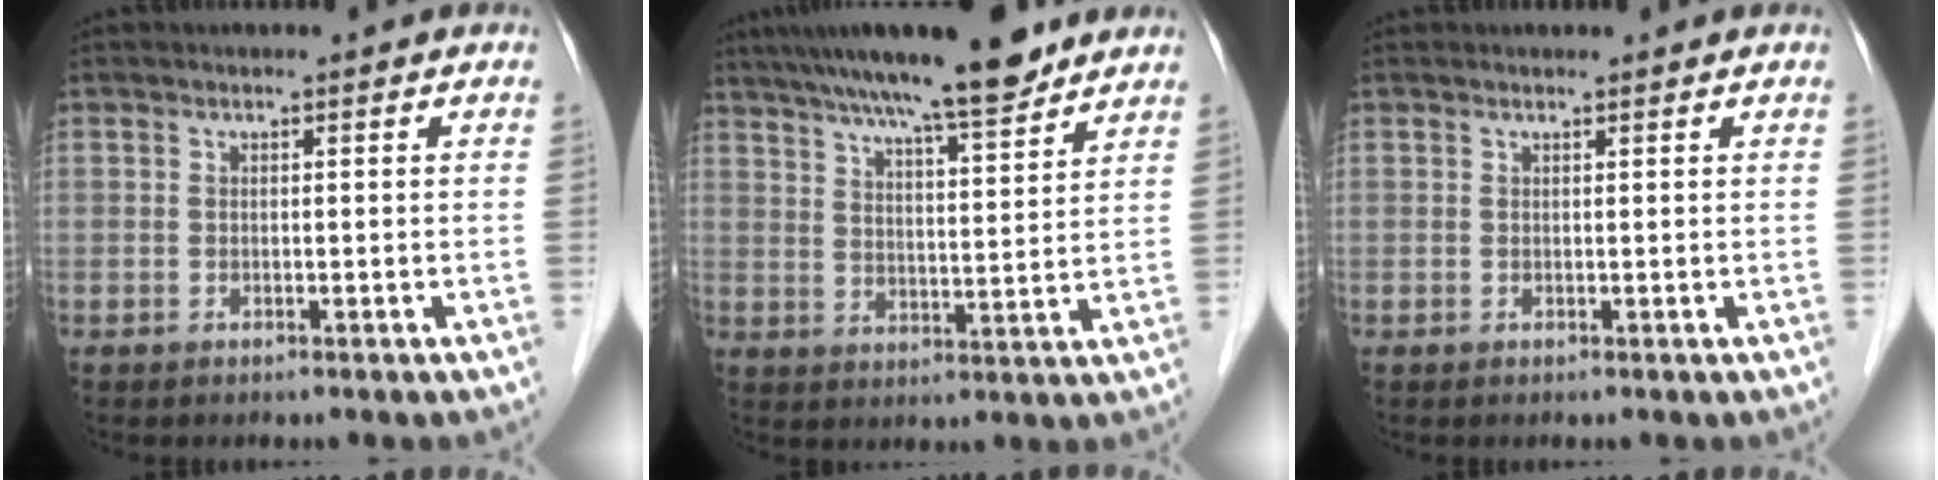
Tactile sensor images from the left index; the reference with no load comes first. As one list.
[{"total": 14.8, "force": [12.1, 1.2, 8.5], "torque": [-0.134, 0.019, 0.188]}, {"total": 0.6, "force": [0.6, 0.0, 0.0], "torque": [-0.005, 0.005, 0.011]}]